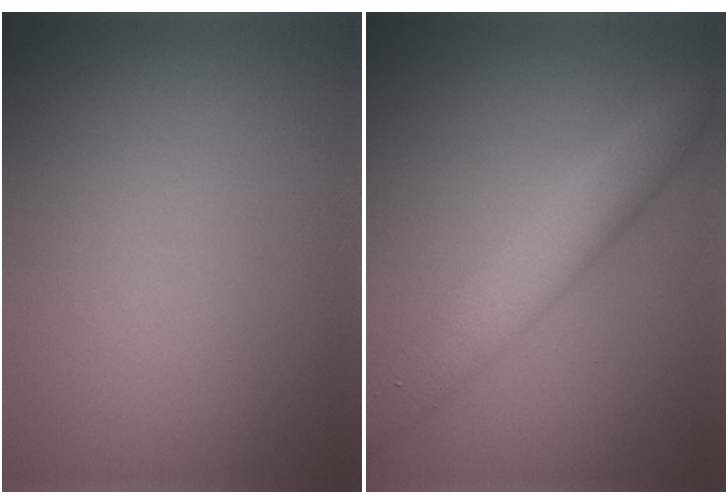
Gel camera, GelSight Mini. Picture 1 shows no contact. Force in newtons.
{"total": 4.7, "press": 4.7, "slide": 0.1}